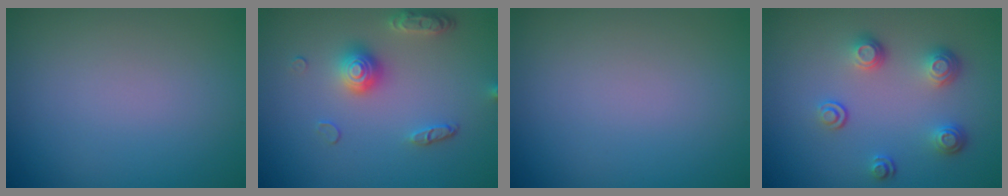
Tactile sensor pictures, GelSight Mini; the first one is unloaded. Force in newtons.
{"total": 3.6, "press": 3.0, "slide": 2.0}
{"total": 0.0}
{"total": 3.1, "press": 2.5, "slide": 1.9}